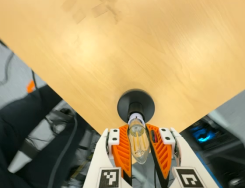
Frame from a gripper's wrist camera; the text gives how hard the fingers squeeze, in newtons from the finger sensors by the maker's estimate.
{"total": 23.6, "left": 22.5, "right": 24.7}